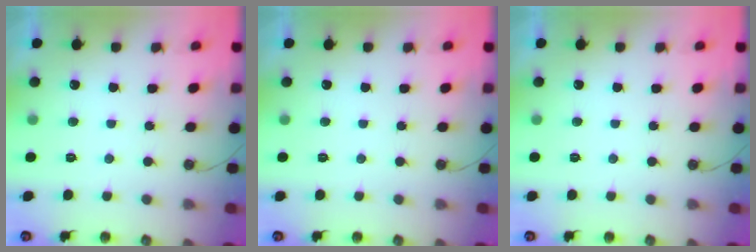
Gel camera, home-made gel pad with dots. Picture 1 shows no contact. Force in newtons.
{"total": 0.0}
{"total": 0.0}